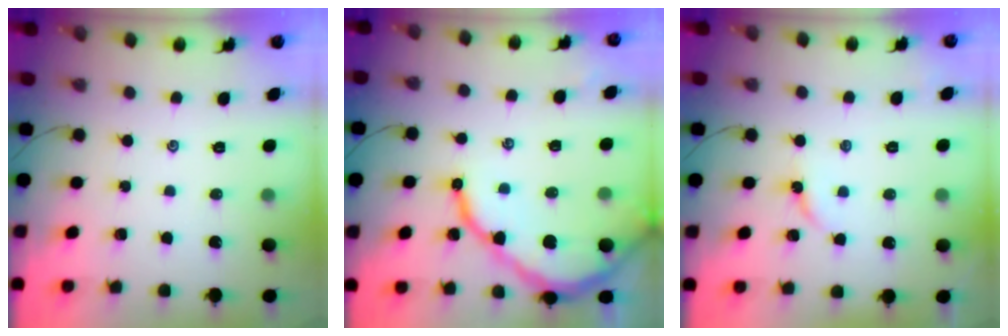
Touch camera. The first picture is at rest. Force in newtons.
{"total": 11.3, "press": 11.2, "slide": 1.3}
{"total": 3.0, "press": 2.9, "slide": 0.5}